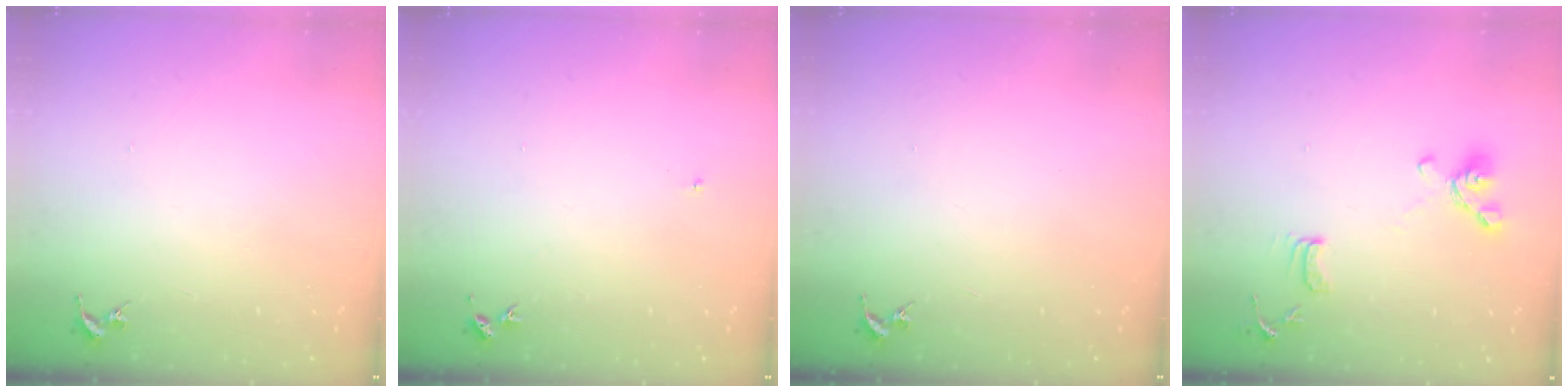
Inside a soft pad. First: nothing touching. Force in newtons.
{"total": 4.3, "press": 4.3, "slide": 0.5}
{"total": 0.0}
{"total": 12.0, "press": 11.8, "slide": 2.0}